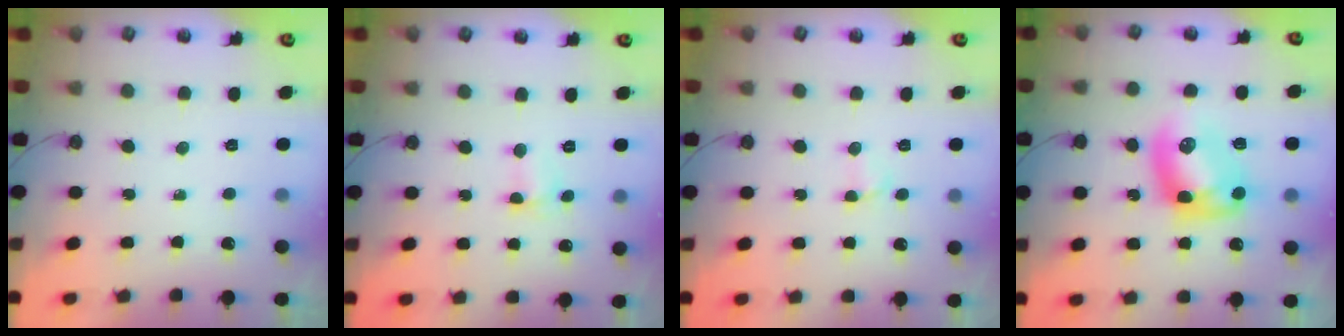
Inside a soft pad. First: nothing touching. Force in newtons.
{"total": 1.7, "press": 1.6, "slide": 0.6}
{"total": 2.9, "press": 2.8, "slide": 0.6}
{"total": 10.7, "press": 10.7, "slide": 0.4}